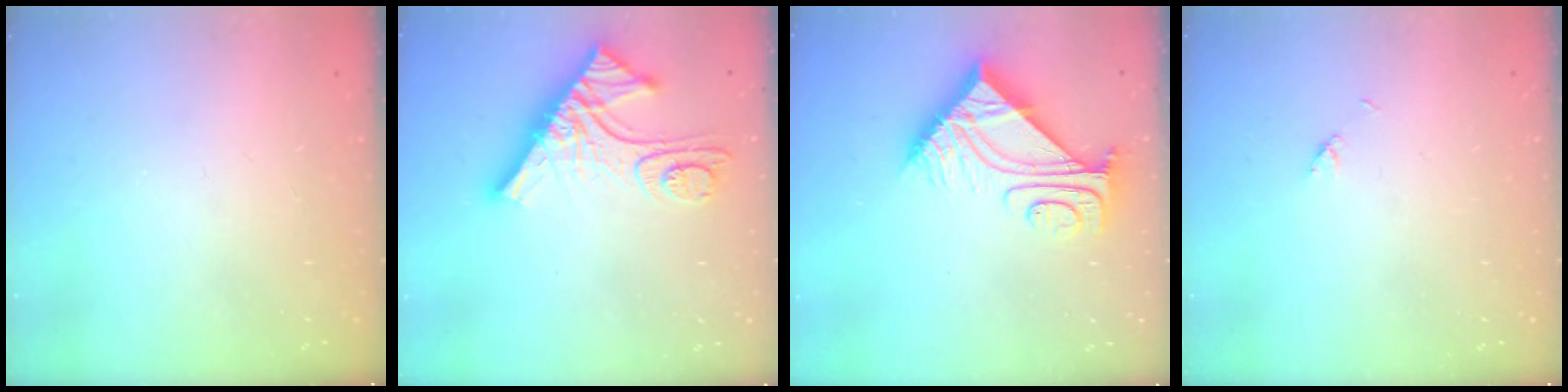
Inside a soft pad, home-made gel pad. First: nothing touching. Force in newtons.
{"total": 13.4, "press": 13.4, "slide": 1.1}
{"total": 9.9, "press": 9.8, "slide": 0.9}
{"total": 2.1, "press": 2.1, "slide": 0.3}